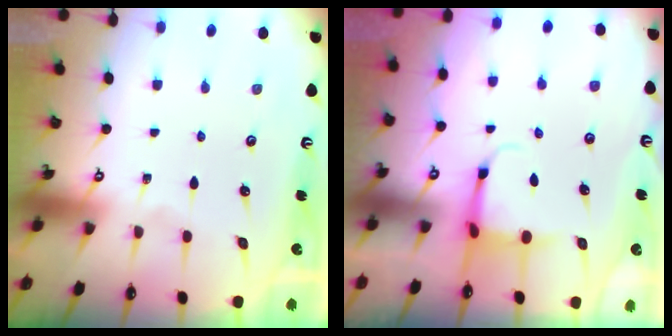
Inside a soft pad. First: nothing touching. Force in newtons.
{"total": 3.9, "press": 3.7, "slide": 1.3}